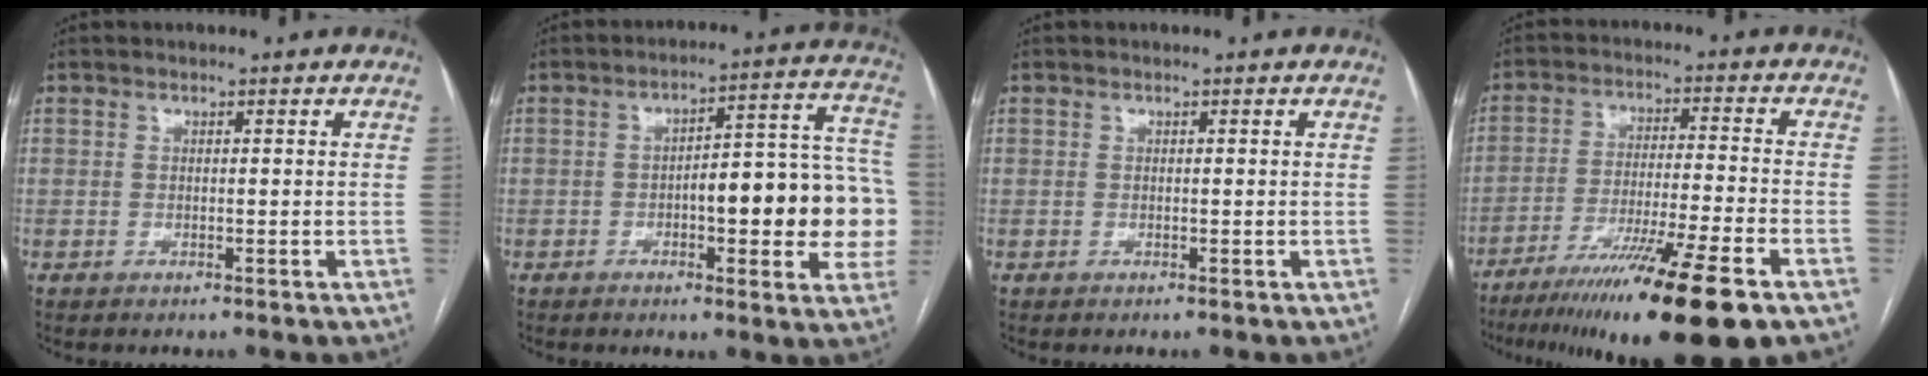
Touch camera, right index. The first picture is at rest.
{"total": 16.9, "force": [-2.3, 4.4, 16.1], "torque": [-0.168, 0.044, -0.023]}
{"total": 0.0}
{"total": 18.7, "force": [-12.6, -0.2, 13.8], "torque": [-0.193, -0.043, -0.208]}